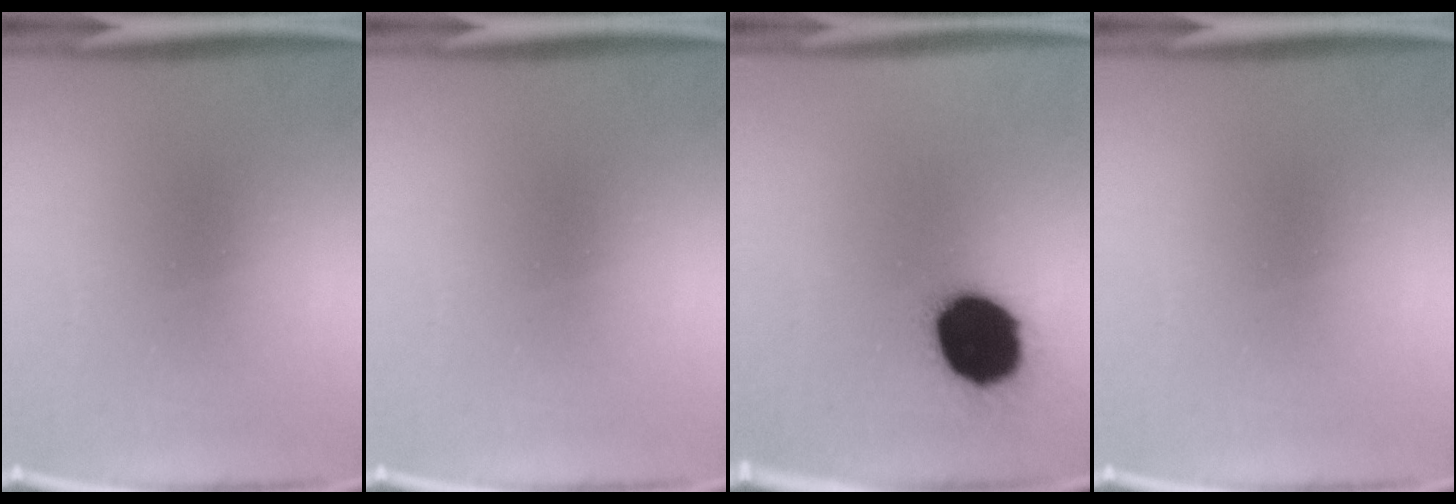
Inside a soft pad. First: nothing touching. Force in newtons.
{"total": 0.0}
{"total": 19.6}
{"total": 0.0}